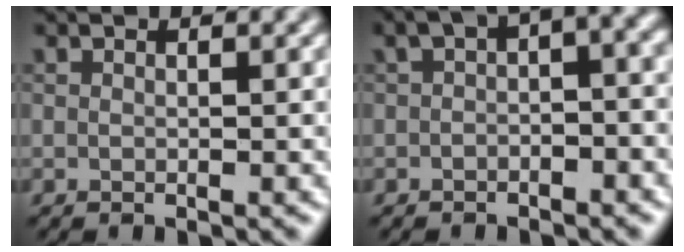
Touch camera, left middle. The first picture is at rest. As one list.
[{"total": 5.6, "force": [1.4, 2.2, 4.9], "torque": [-0.060, 0.017, 0.010]}]